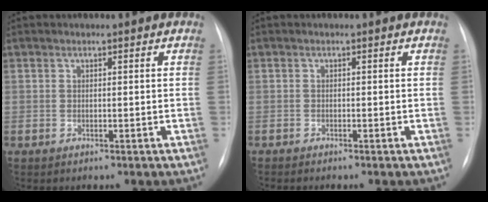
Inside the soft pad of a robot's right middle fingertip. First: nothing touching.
{"total": 1.2, "force": [-1.0, 0.0, 0.6], "torque": [-0.007, -0.003, -0.014]}